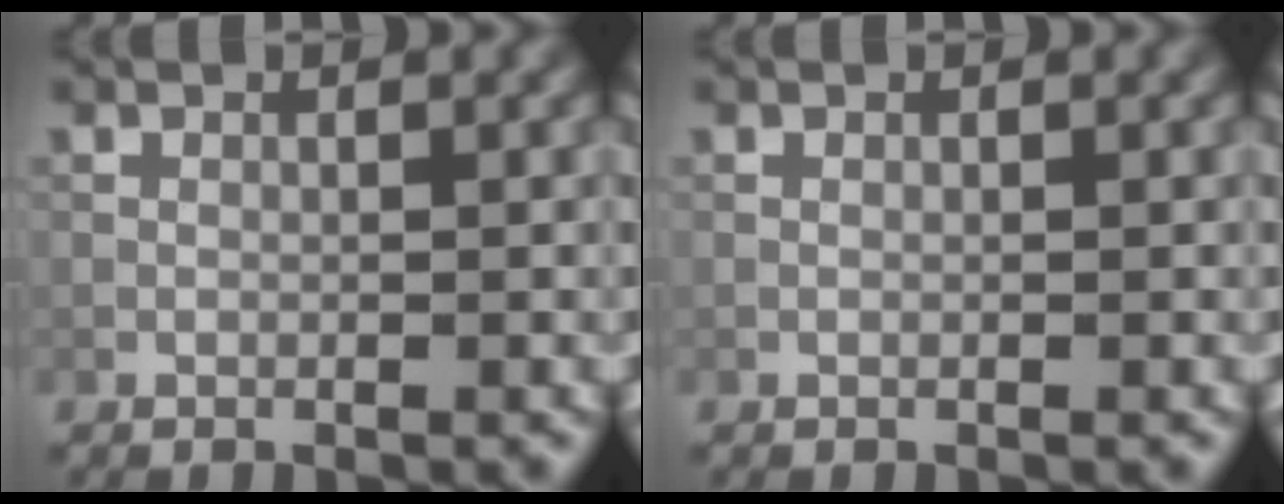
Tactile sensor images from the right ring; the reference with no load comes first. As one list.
[{"total": 0.0}]